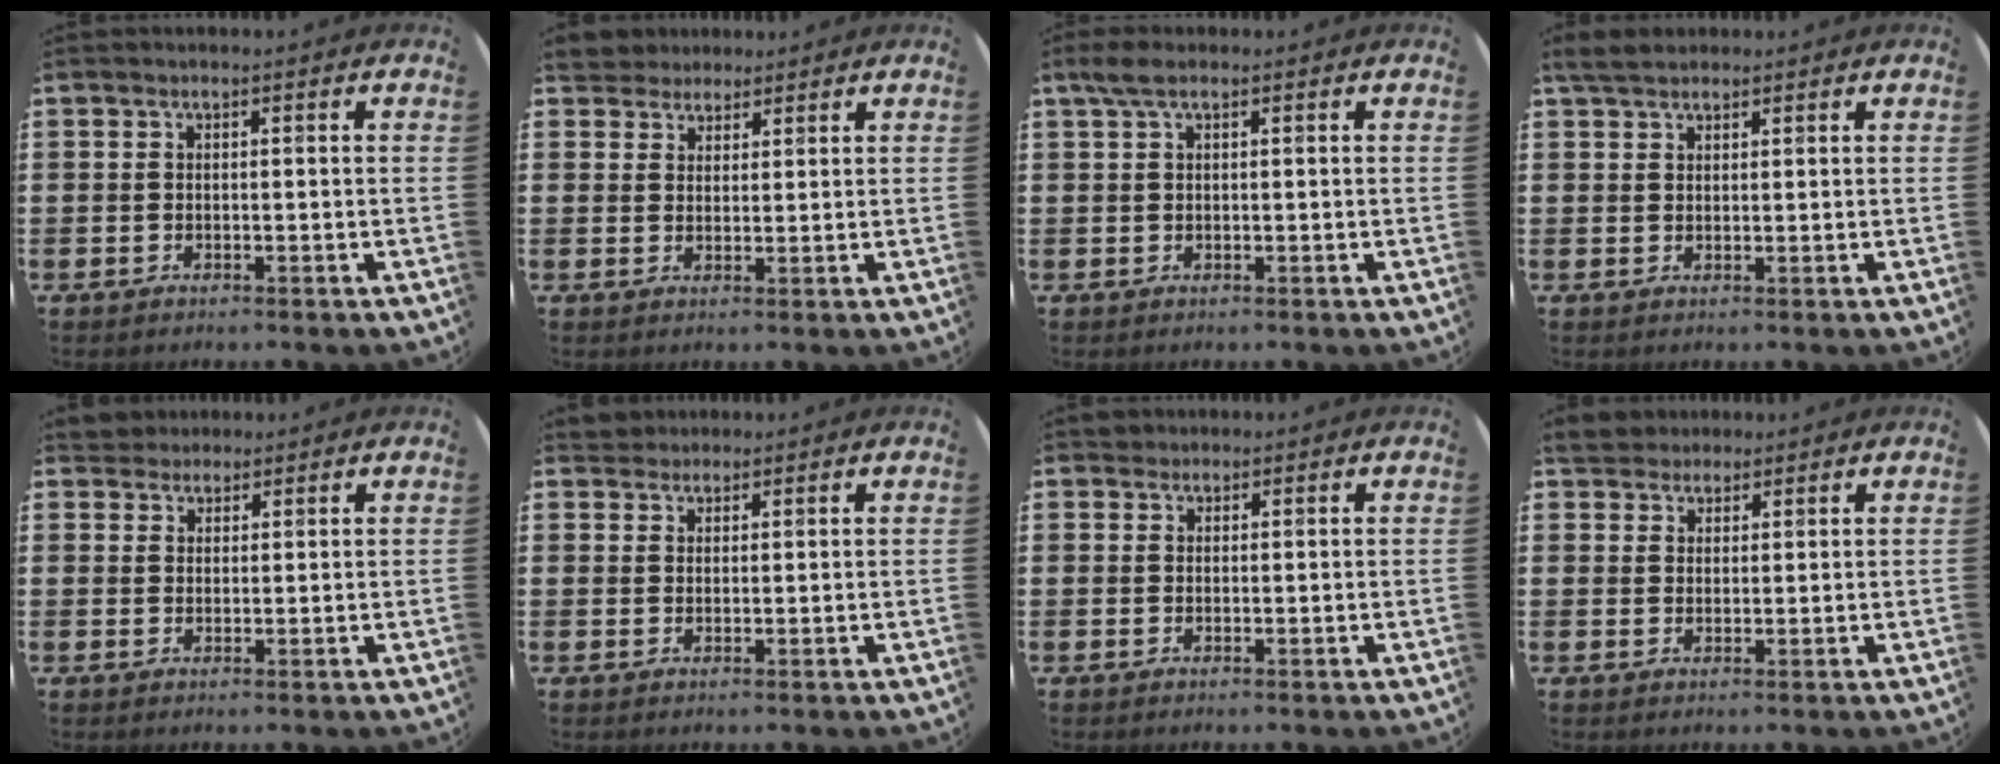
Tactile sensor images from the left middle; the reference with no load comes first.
{"total": 3.5, "force": [3.2, 1.4, -0.1], "torque": [-0.008, 0.002, 0.062]}
{"total": 2.0, "force": [1.2, 0.6, 1.4], "torque": [-0.030, 0.007, 0.020]}
{"total": 2.8, "force": [2.4, 1.0, 1.1], "torque": [-0.018, 0.004, 0.045]}
{"total": 2.6, "force": [2.3, 1.0, -0.2], "torque": [0.000, 0.004, 0.046]}
{"total": 2.1, "force": [2.0, 0.7, -0.2], "torque": [0.002, 0.006, 0.039]}
{"total": 1.1, "force": [1.0, 0.5, -0.1], "torque": [0.001, 0.003, 0.020]}
{"total": 3.7, "force": [3.5, 1.4, 0.1], "torque": [-0.004, -0.004, 0.065]}